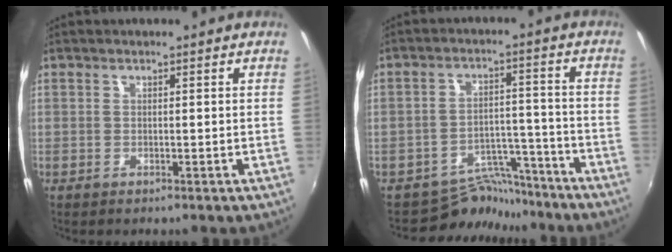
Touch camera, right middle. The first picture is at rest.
{"total": 8.3, "force": [-7.6, 3.3, -0.3], "torque": [-0.001, 0.035, -0.117]}